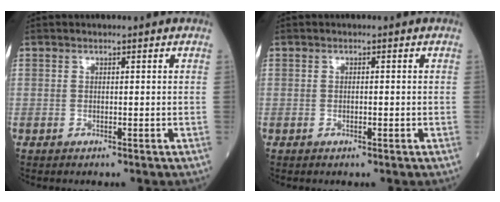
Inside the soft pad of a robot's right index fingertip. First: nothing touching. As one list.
[{"total": 1.1, "force": [-0.2, 0.6, 0.9], "torque": [-0.029, 0.001, -0.003]}]